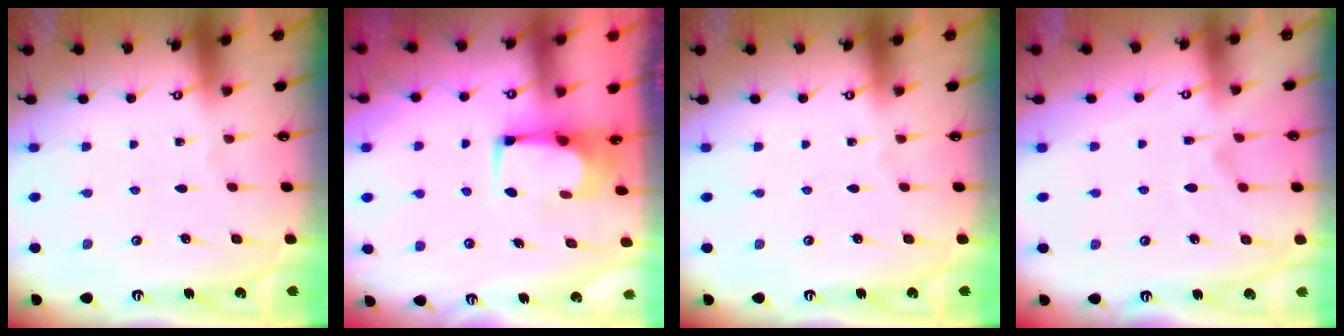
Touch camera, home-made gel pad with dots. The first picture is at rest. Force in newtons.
{"total": 2.8, "press": 2.8, "slide": 0.1}
{"total": 0.0}
{"total": 1.5, "press": 0.9, "slide": 1.2}